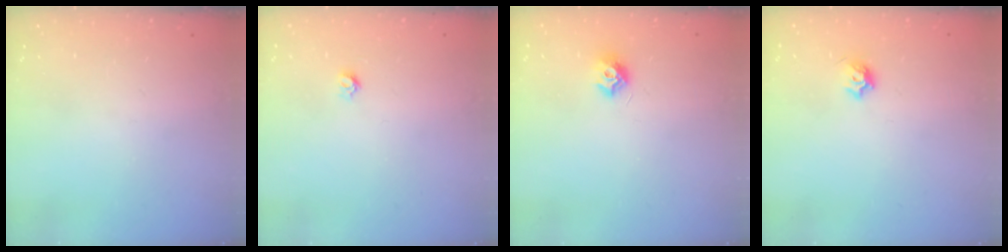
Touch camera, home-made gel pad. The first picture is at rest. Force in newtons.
{"total": 3.6, "press": 3.6, "slide": 0.3}
{"total": 7.3, "press": 7.3, "slide": 0.3}
{"total": 5.2, "press": 5.1, "slide": 1.0}